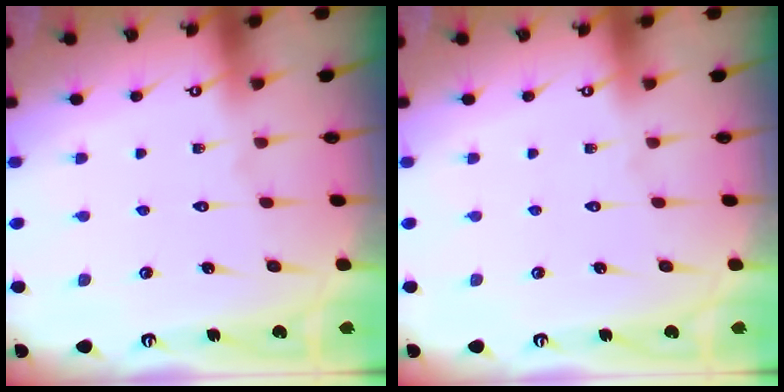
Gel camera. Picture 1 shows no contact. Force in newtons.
{"total": 0.0}